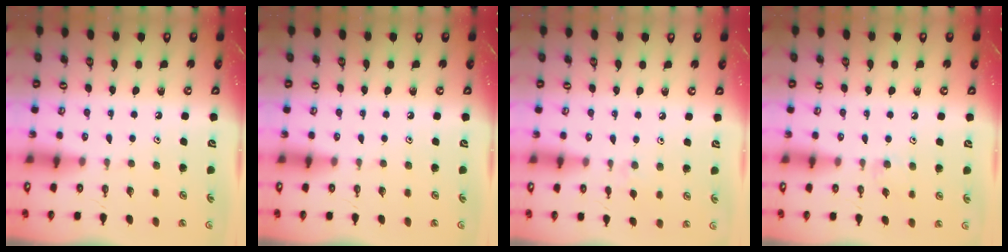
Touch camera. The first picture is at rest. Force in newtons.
{"total": 0.0}
{"total": 2.4, "press": 2.4, "slide": 0.5}
{"total": 4.1, "press": 4.1, "slide": 0.6}